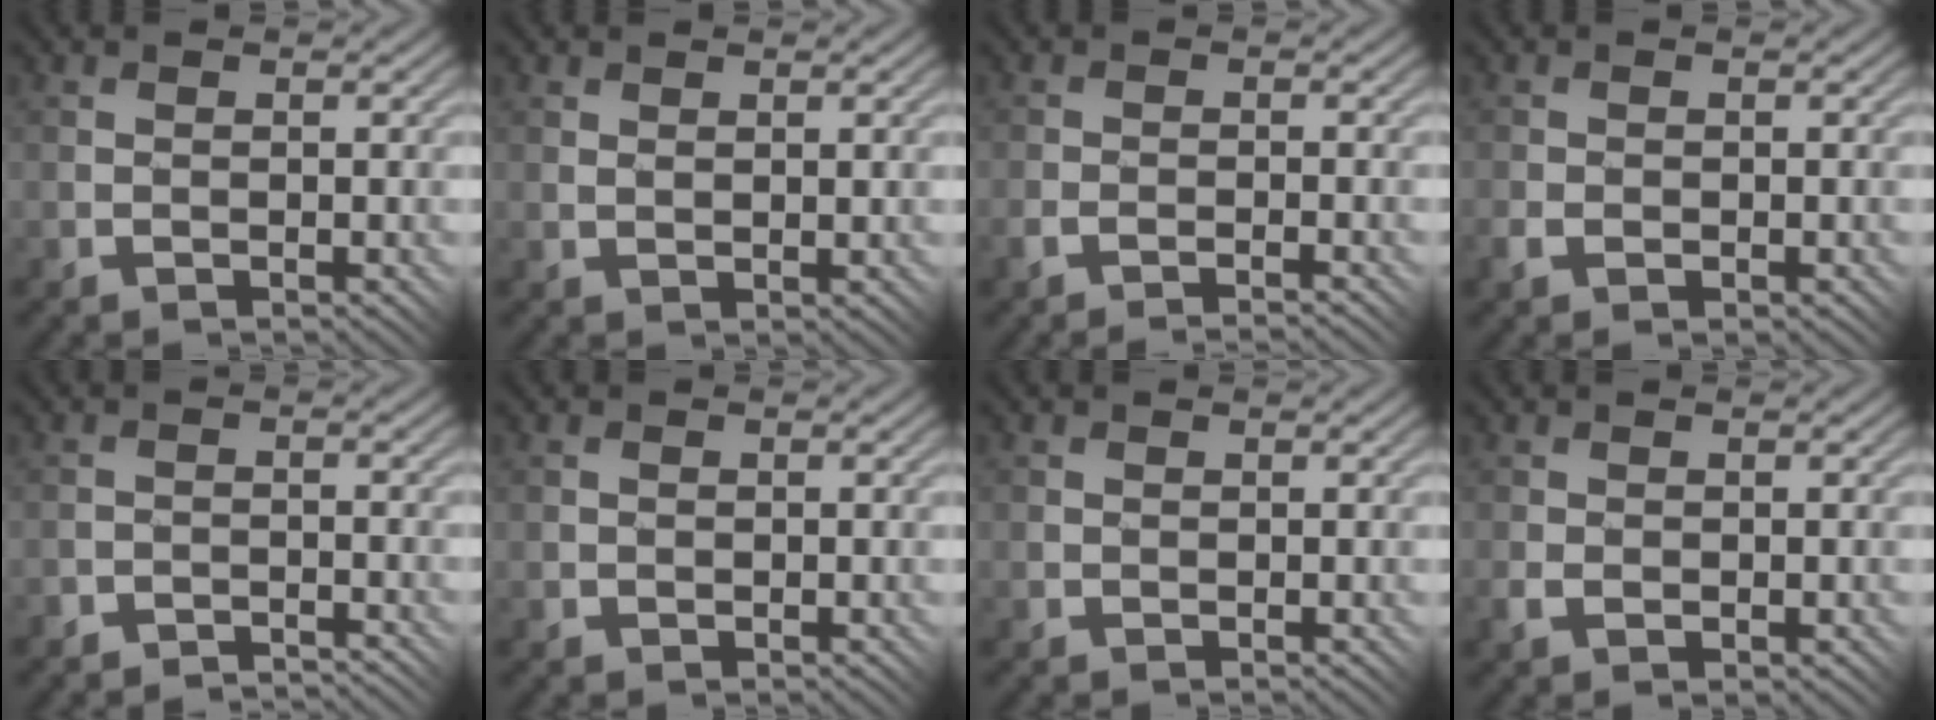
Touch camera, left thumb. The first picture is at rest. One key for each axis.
{"total": 1.0, "fx": 0.5, "fy": 0.4, "fz": 0.9, "tx": -0.016, "ty": 0.002, "tz": 0.013}
{"total": 1.9, "fx": -1.7, "fy": 0.0, "fz": 0.8, "tx": -0.018, "ty": 0.005, "tz": -0.039}
{"total": 2.2, "fx": -1.1, "fy": 1.3, "fz": 1.3, "tx": -0.031, "ty": -0.008, "tz": -0.028}
{"total": 2.3, "fx": -2.1, "fy": -0.5, "fz": -0.8, "tx": 0.019, "ty": 0.011, "tz": -0.047}
{"total": 0.6, "fx": 0.0, "fy": 0.6, "fz": 0.2, "tx": 0.003, "ty": 0.002, "tz": 0.003}
{"total": 1.0, "fx": 0.1, "fy": 0.9, "fz": -0.2, "tx": 0.006, "ty": 0.002, "tz": 0.000}
{"total": 2.2, "fx": -0.7, "fy": 1.4, "fz": 1.5, "tx": -0.032, "ty": -0.010, "tz": -0.017}